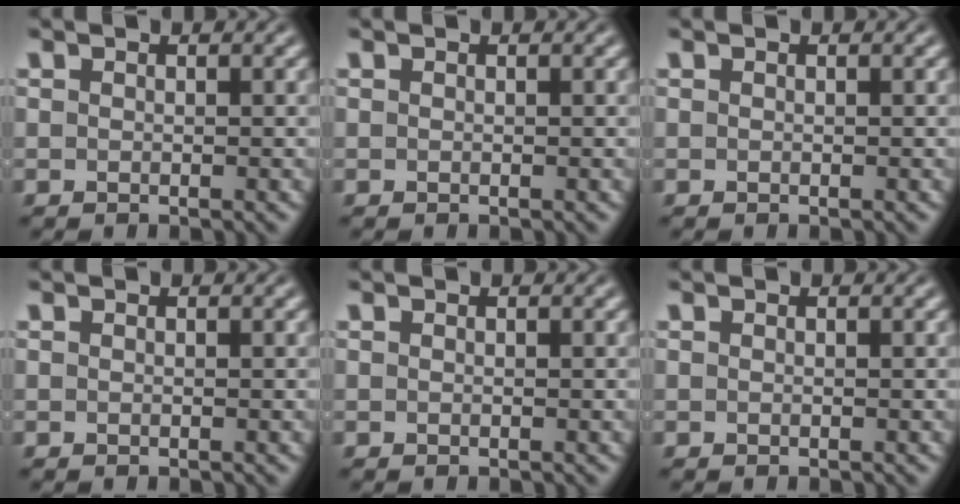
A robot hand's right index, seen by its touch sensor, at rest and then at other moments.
{"total": 0.0}
{"total": 0.0}
{"total": 0.0}
{"total": 0.0}
{"total": 0.0}